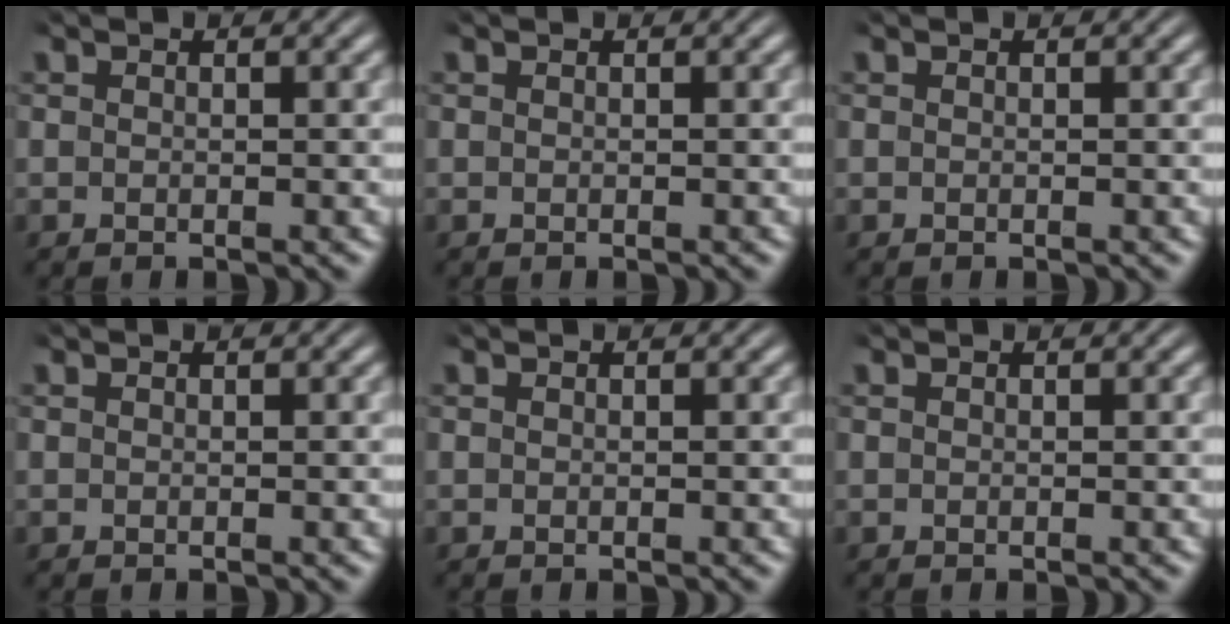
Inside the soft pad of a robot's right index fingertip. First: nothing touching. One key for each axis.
{"total": 0.0}
{"total": 0.0}
{"total": 0.0}
{"total": 0.0}
{"total": 0.0}